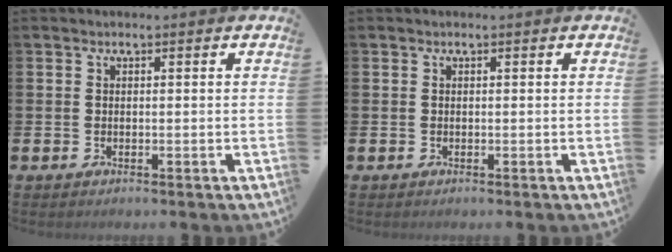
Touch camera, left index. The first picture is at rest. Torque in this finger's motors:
{"motor_torque": [-0.01, 0.00, 0.03, 0.00]}